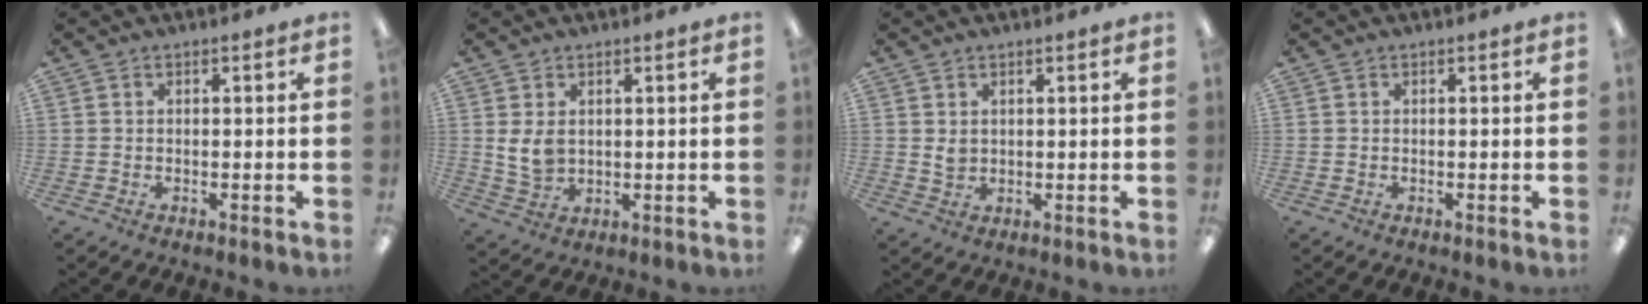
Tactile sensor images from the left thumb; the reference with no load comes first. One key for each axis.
{"total": 5.4, "fx": 1.7, "fy": 3.8, "fz": 3.5, "tx": -0.084, "ty": -0.004, "tz": 0.032}
{"total": 2.4, "fx": 1.3, "fy": 1.7, "fz": 1.0, "tx": -0.013, "ty": -0.002, "tz": 0.023}
{"total": 0.0}